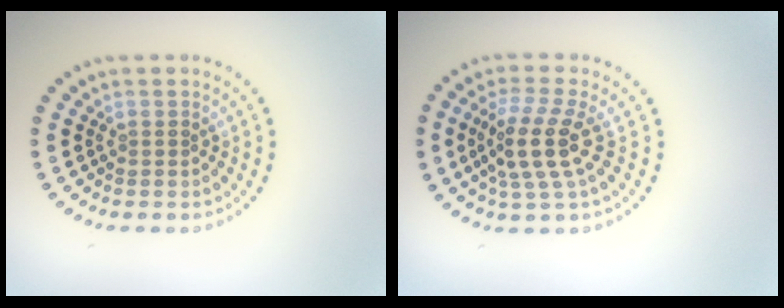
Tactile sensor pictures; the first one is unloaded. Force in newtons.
{"total": 4.0, "press": 3.5, "slide": 2.1}